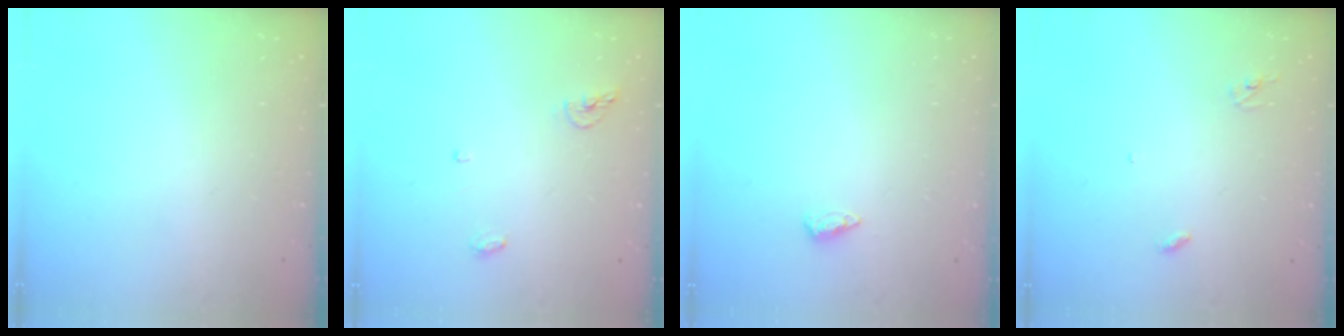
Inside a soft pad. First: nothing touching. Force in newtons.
{"total": 5.2, "press": 5.0, "slide": 1.2}
{"total": 6.1, "press": 6.0, "slide": 1.0}
{"total": 3.0, "press": 2.9, "slide": 0.2}